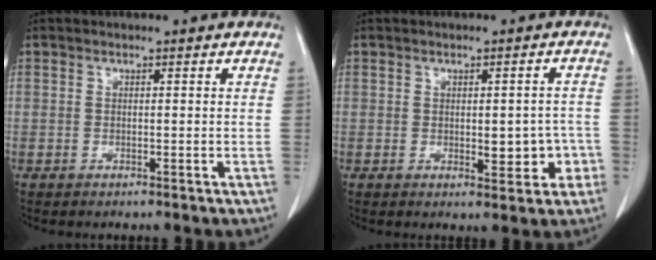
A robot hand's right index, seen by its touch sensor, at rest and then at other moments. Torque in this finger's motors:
{"motor_torque": [0.16, 0.28, 0.16, 0.10]}